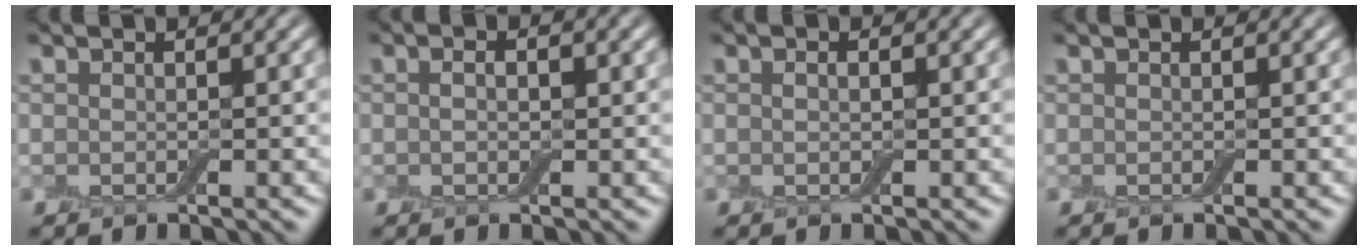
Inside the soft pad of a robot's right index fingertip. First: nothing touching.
{"total": 2.3, "force": [0.8, 1.4, 1.7], "torque": [-0.018, 0.005, -0.002]}
{"total": 0.8, "force": [0.2, 0.4, 0.6], "torque": [-0.010, -0.002, 0.007]}
{"total": 0.0}